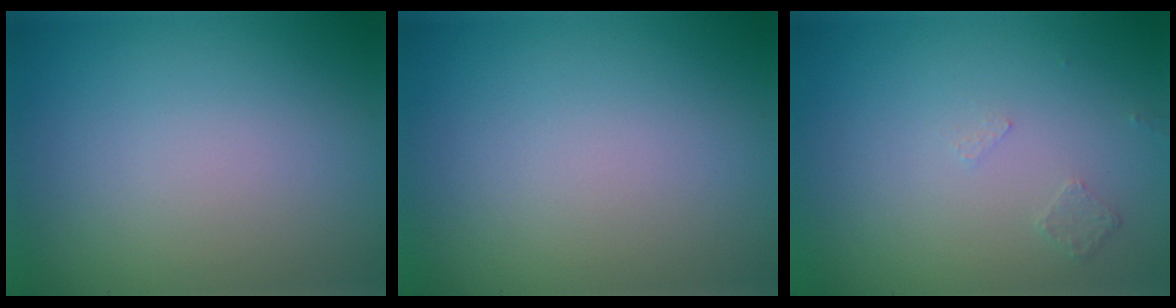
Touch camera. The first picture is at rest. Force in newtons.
{"total": 0.0}
{"total": 0.6, "press": 0.5, "slide": 0.4}